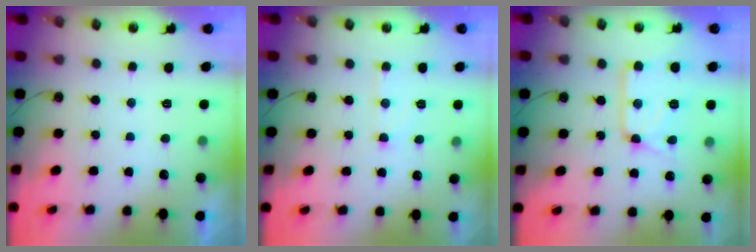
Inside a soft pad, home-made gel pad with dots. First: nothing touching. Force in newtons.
{"total": 6.6, "press": 6.6, "slide": 0.6}
{"total": 14.0, "press": 13.9, "slide": 1.2}